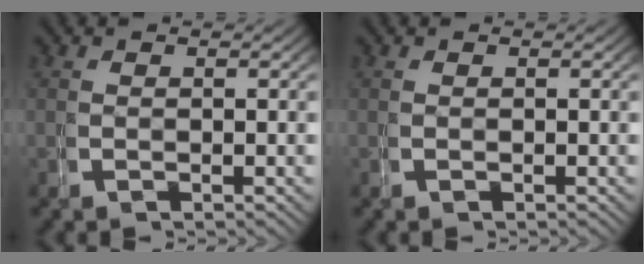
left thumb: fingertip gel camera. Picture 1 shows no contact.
{"total": 0.0}